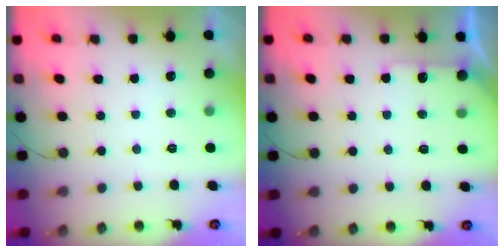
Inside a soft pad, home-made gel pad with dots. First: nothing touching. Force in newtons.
{"total": 4.9, "press": 4.9, "slide": 0.4}